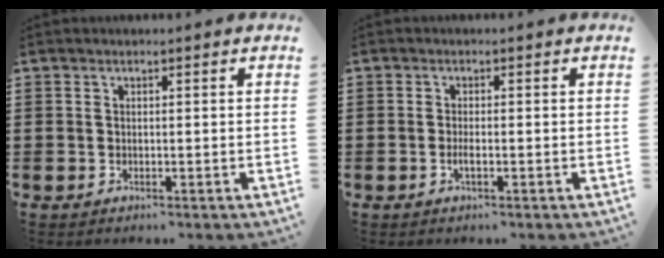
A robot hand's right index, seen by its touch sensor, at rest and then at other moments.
{"total": 1.3, "force": [-0.4, 0.2, 1.2], "torque": [-0.030, -0.005, -0.008]}